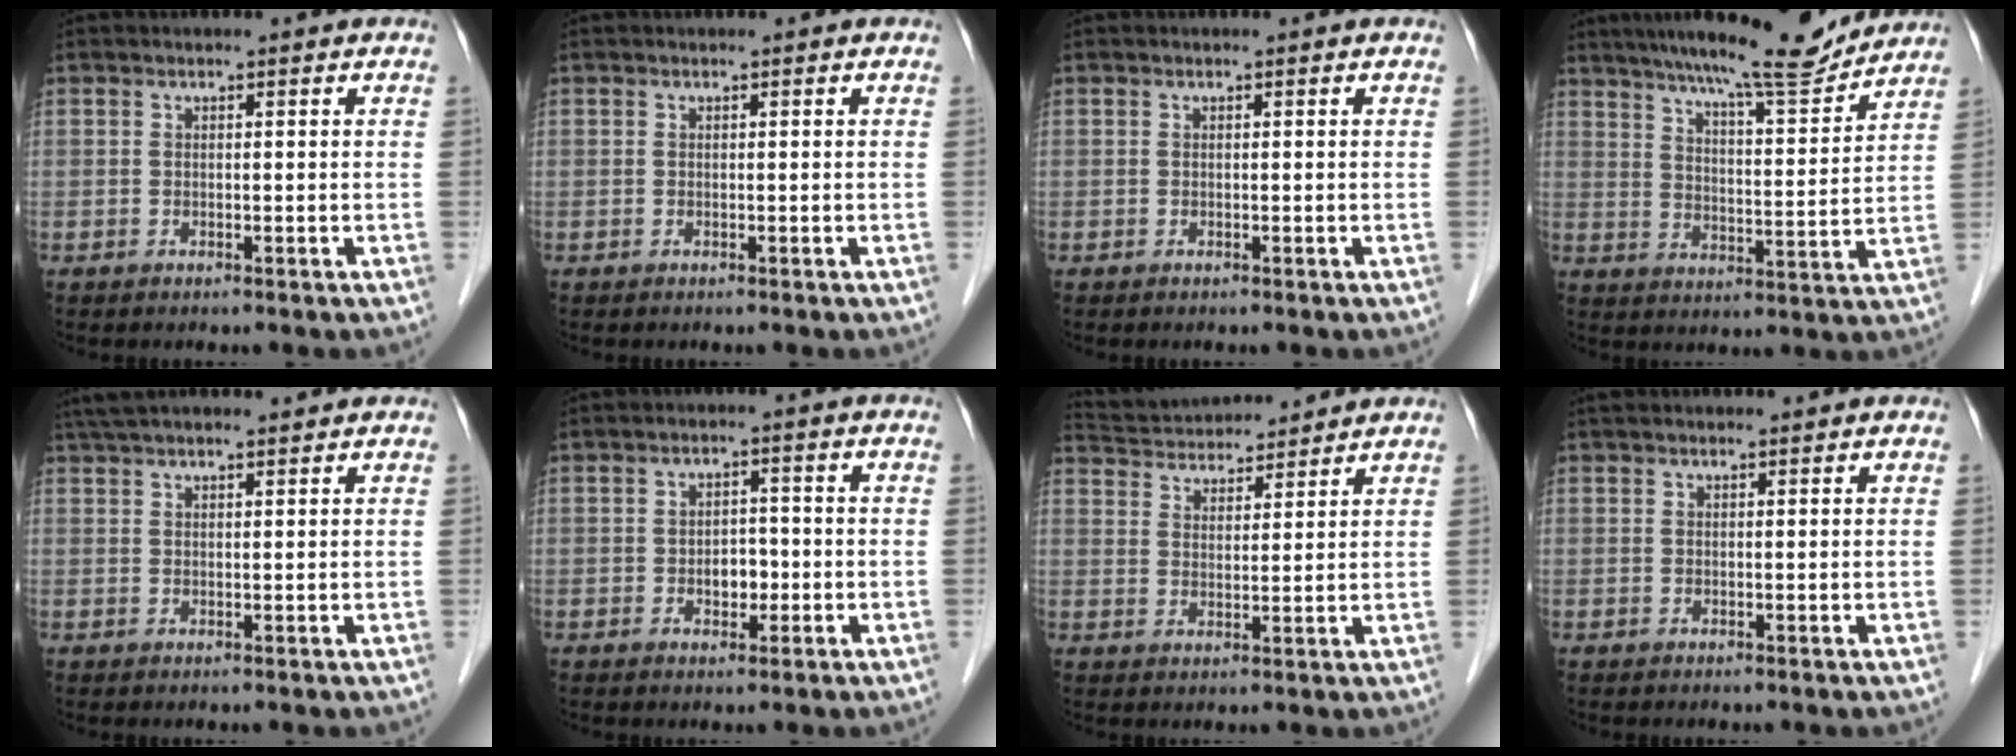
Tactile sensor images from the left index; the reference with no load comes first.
{"total": 0.0}
{"total": 0.0}
{"total": 14.0, "force": [12.6, 1.0, 6.1], "torque": [-0.097, -0.006, 0.186]}
{"total": 9.4, "force": [8.2, 1.1, 4.4], "torque": [-0.072, 0.035, 0.124]}
{"total": 3.2, "force": [-0.8, 2.1, 2.3], "torque": [-0.031, 0.006, -0.008]}
{"total": 11.1, "force": [10.7, 1.8, 2.6], "torque": [-0.053, 0.029, 0.175]}
{"total": 1.7, "force": [1.6, 0.2, 0.6], "torque": [-0.009, 0.018, 0.026]}